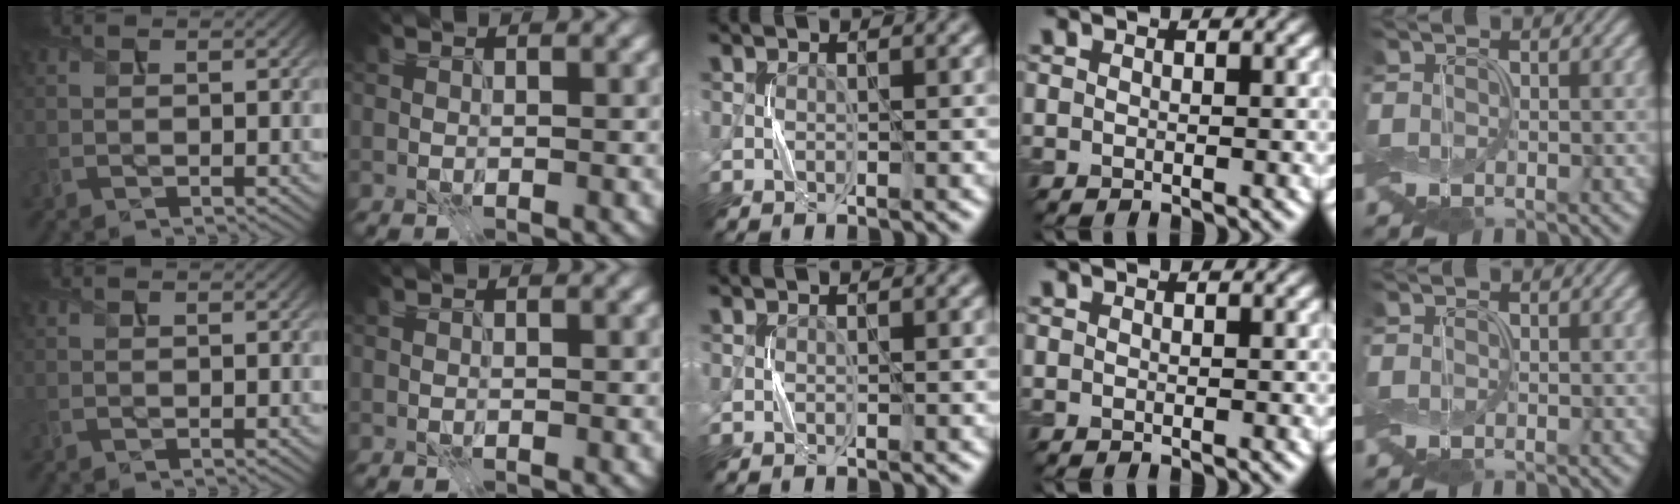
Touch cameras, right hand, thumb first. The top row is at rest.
{}